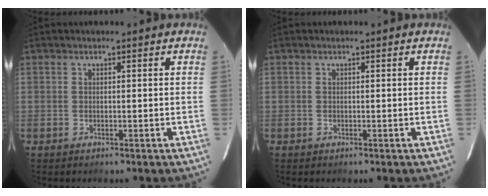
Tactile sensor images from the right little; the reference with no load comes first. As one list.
[{"total": 0.0}]